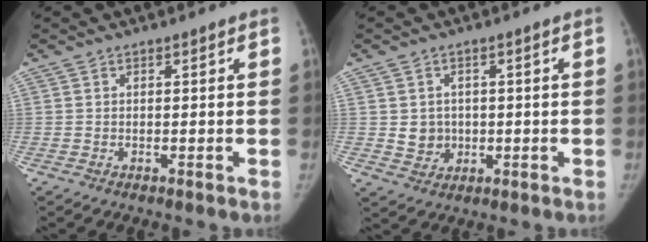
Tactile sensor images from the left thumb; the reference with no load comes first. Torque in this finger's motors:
{"motor_torque": [-0.03, 0.04, 0.48, -0.49, 0.10]}